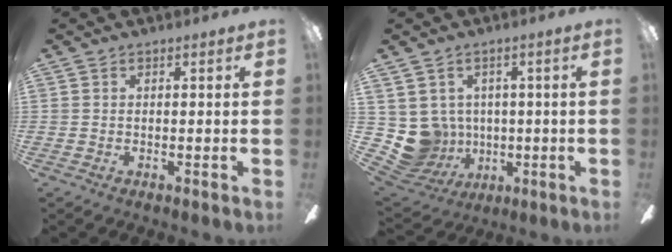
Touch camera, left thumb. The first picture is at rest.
{"total": 8.7, "force": [0.8, 8.5, 1.8], "torque": [-0.086, -0.010, 0.024]}